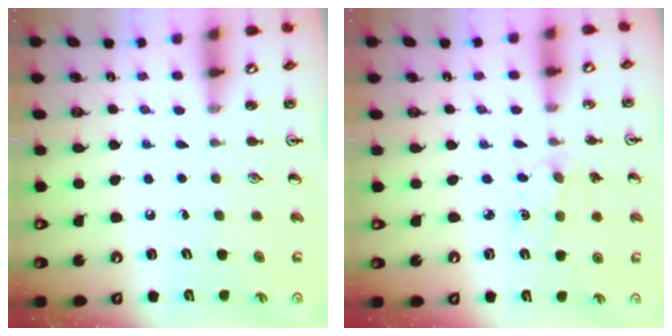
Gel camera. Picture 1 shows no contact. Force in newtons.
{"total": 4.0, "press": 3.9, "slide": 0.5}